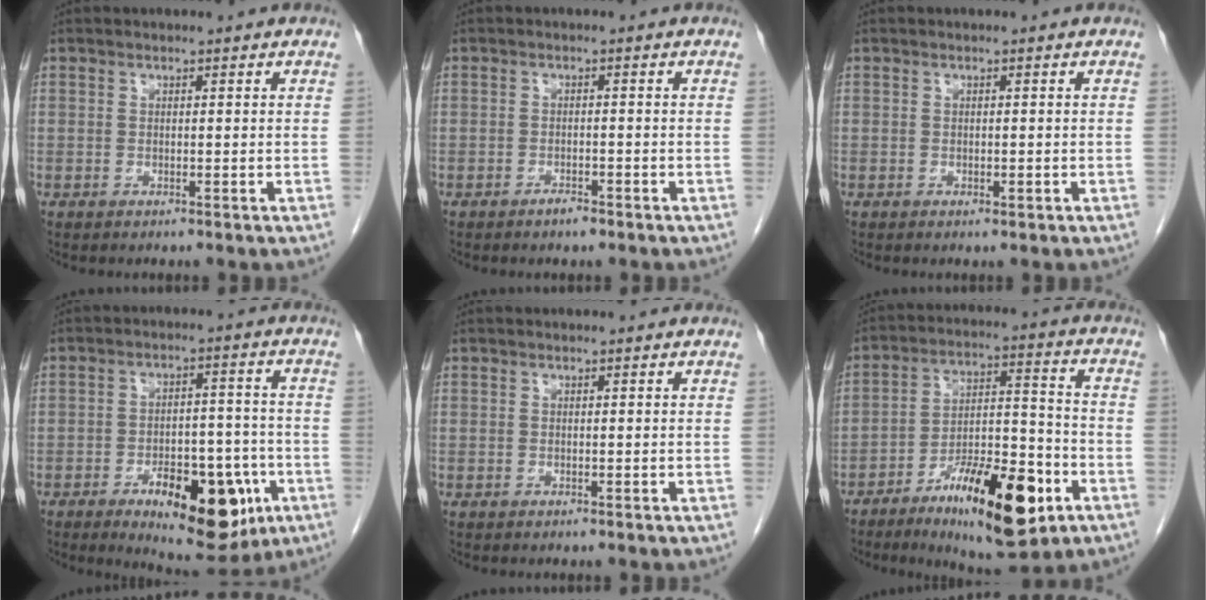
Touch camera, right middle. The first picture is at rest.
{"total": 1.6, "force": [-1.2, 0.4, 0.8], "torque": [-0.015, 0.000, -0.018]}
{"total": 0.7, "force": [-0.3, 0.3, 0.6], "torque": [-0.010, -0.001, -0.002]}
{"total": 14.1, "force": [-6.4, 5.6, 11.2], "torque": [-0.145, 0.004, -0.082]}
{"total": 0.0}
{"total": 17.4, "force": [-8.8, 4.6, 14.2], "torque": [-0.223, 0.002, -0.133]}